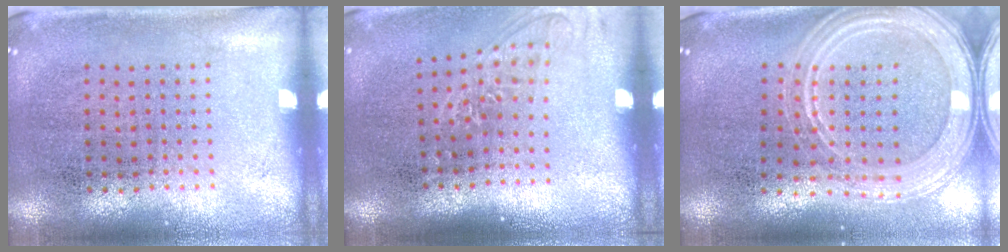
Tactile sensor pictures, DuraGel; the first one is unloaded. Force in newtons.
{"total": 1.4, "press": 1.1, "slide": 0.8}
{"total": 2.3, "press": 2.0, "slide": 1.1}